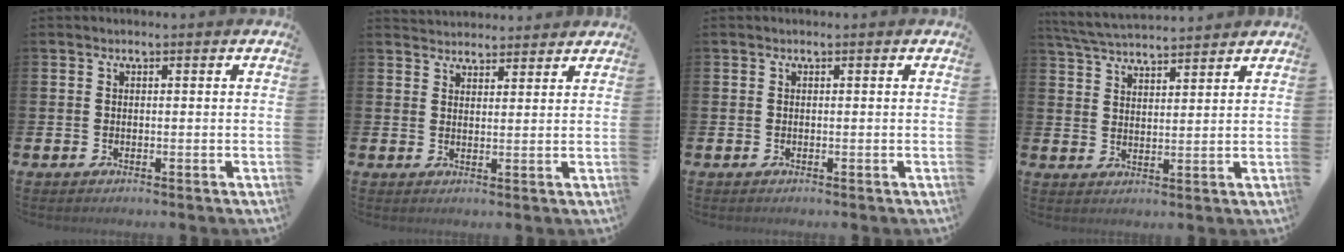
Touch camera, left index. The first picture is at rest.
{"total": 3.3, "force": [3.2, 0.8, -0.4], "torque": [0.004, -0.014, 0.059]}
{"total": 0.0}
{"total": 5.0, "force": [4.9, 0.4, 0.8], "torque": [-0.031, -0.027, 0.088]}